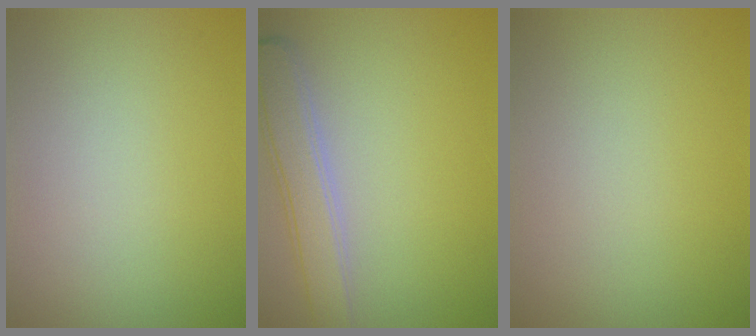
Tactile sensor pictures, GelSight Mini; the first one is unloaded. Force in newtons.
{"total": 3.5, "press": 3.5, "slide": 0.2}
{"total": 0.0}